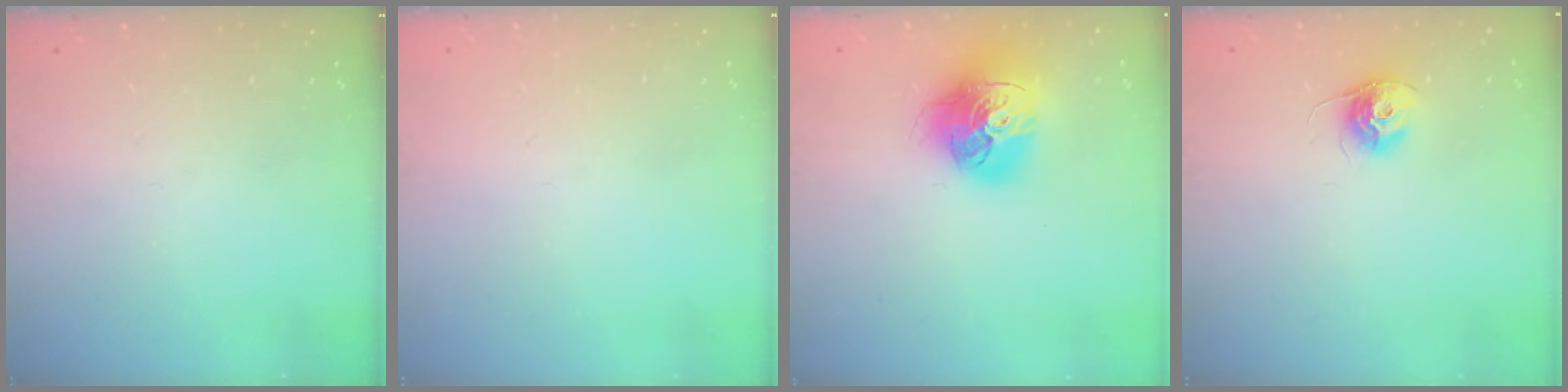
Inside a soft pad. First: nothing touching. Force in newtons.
{"total": 0.8, "press": 0.8, "slide": 0.0}
{"total": 16.7, "press": 16.6, "slide": 1.9}
{"total": 10.3, "press": 10.3, "slide": 0.5}